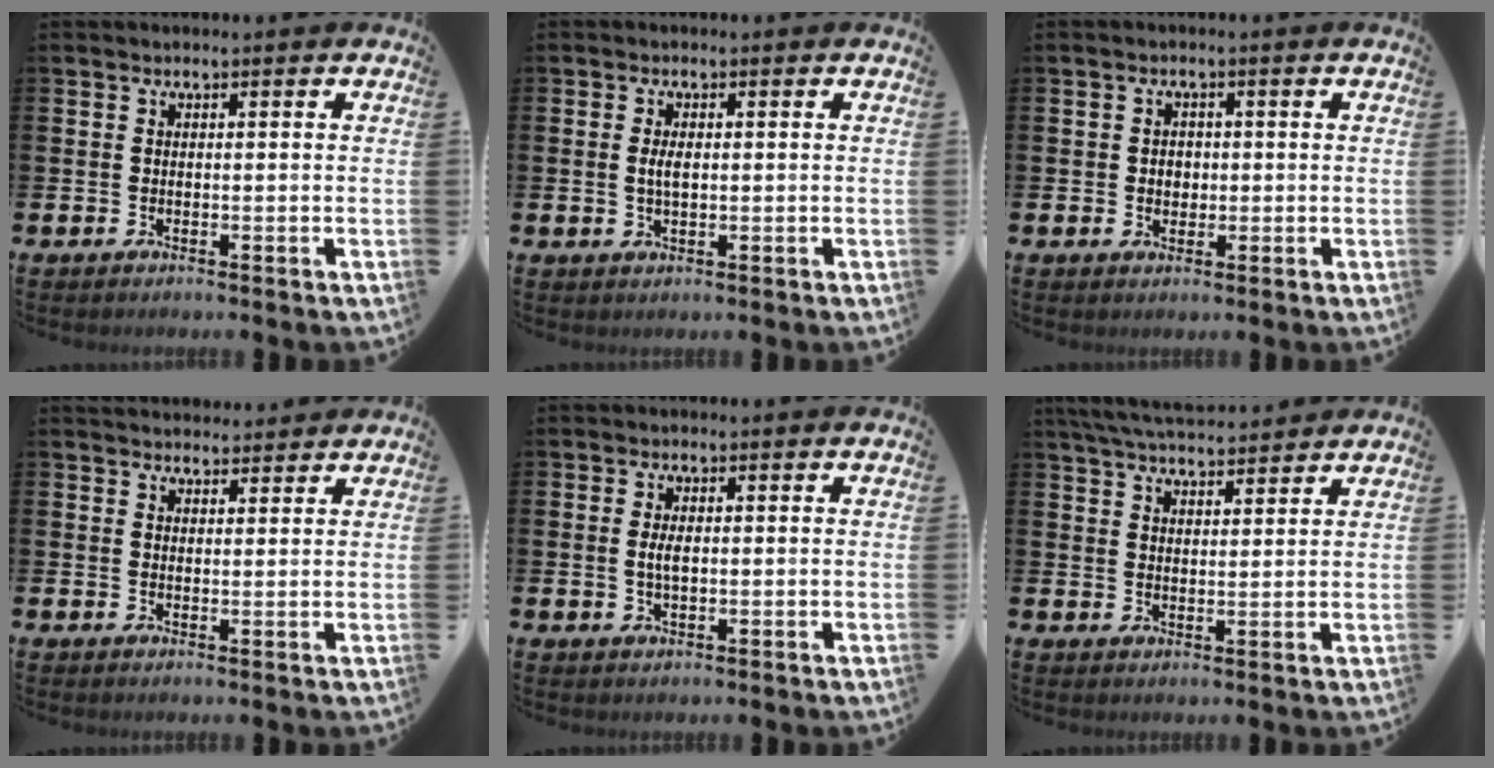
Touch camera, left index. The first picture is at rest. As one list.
[{"total": 2.2, "force": [0.2, 1.0, 2.0], "torque": [-0.032, 0.001, -0.001]}, {"total": 1.7, "force": [0.1, 1.6, 0.8], "torque": [0.000, 0.003, -0.004]}, {"total": 2.7, "force": [2.6, 0.7, -0.1], "torque": [0.006, -0.012, 0.045]}, {"total": 2.4, "force": [0.1, 1.0, 2.1], "torque": [-0.041, 0.005, -0.001]}, {"total": 5.6, "force": [5.4, 0.6, 1.3], "torque": [-0.048, -0.020, 0.100]}]